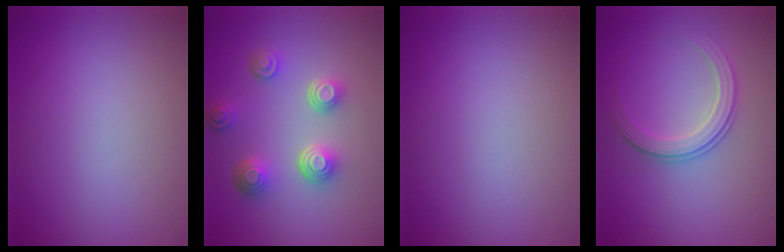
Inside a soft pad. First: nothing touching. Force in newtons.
{"total": 4.4, "press": 3.4, "slide": 2.8}
{"total": 0.0}
{"total": 2.9, "press": 2.7, "slide": 1.0}